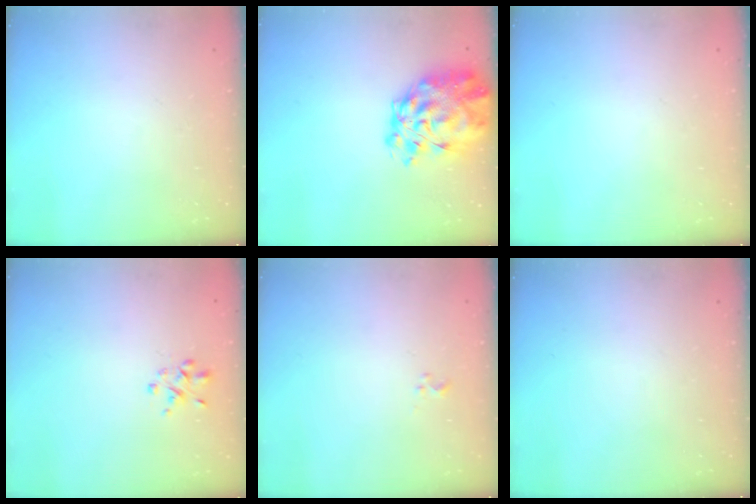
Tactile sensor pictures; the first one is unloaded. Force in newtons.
{"total": 13.0, "press": 12.2, "slide": 4.4}
{"total": 0.0}
{"total": 2.5, "press": 2.5, "slide": 0.6}
{"total": 0.0}
{"total": 0.0}